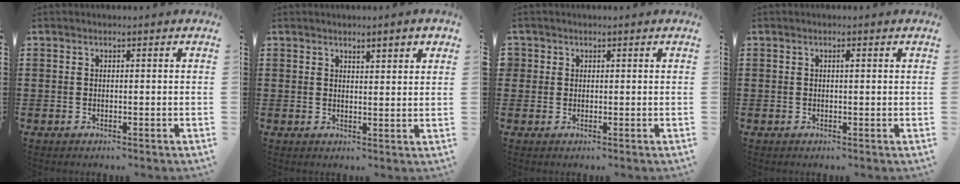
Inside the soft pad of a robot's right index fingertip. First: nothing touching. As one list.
[{"total": 1.9, "force": [1.6, 0.3, 1.0], "torque": [-0.021, 0.003, 0.028]}, {"total": 1.0, "force": [0.3, 0.9, 0.0], "torque": [-0.001, 0.005, 0.006]}, {"total": 0.6, "force": [0.1, 0.1, 0.6], "torque": [-0.011, 0.000, 0.003]}]